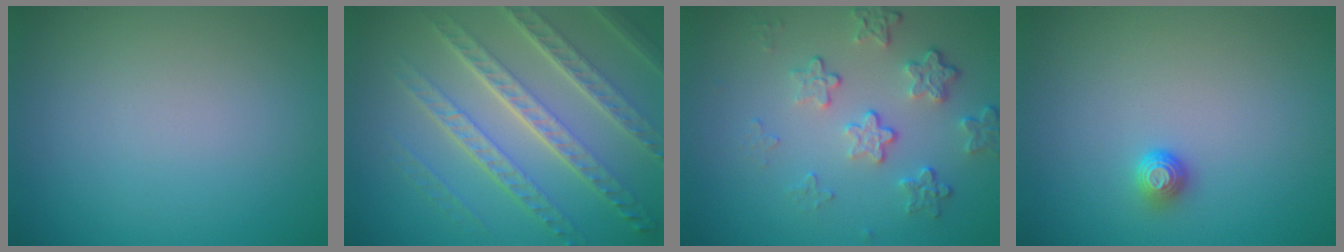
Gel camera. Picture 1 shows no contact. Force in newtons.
{"total": 7.4, "press": 5.2, "slide": 5.3}
{"total": 4.2, "press": 3.1, "slide": 2.9}
{"total": 1.3, "press": 1.1, "slide": 0.7}